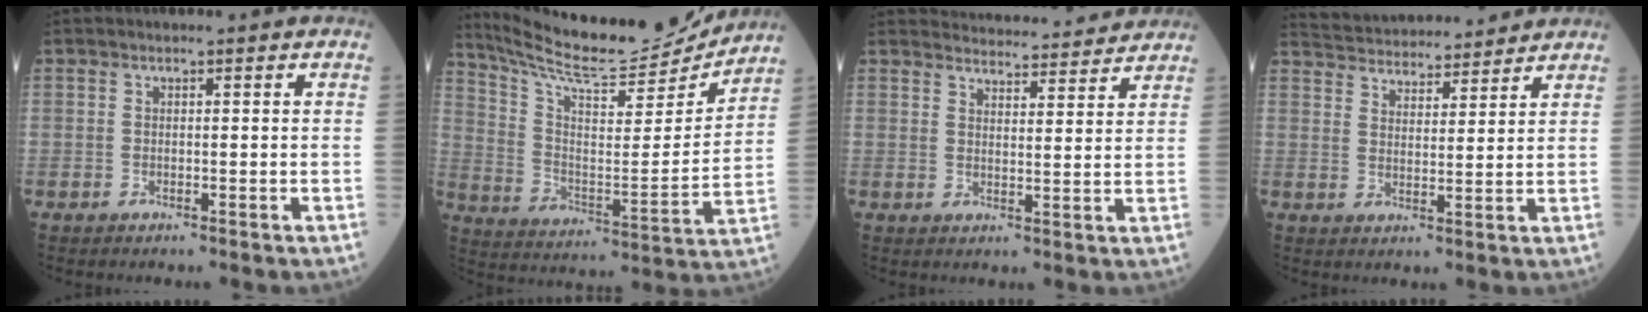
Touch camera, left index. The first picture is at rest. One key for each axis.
{"total": 19.7, "fx": 18.6, "fy": 1.7, "fz": 6.0, "tx": -0.123, "ty": -0.041, "tz": 0.288}
{"total": 12.7, "fx": 12.5, "fy": 1.5, "fz": 1.9, "tx": -0.011, "ty": 0.011, "tz": 0.149}
{"total": 13.6, "fx": 13.1, "fy": 2.4, "fz": 3.1, "tx": -0.051, "ty": 0.029, "tz": 0.197}